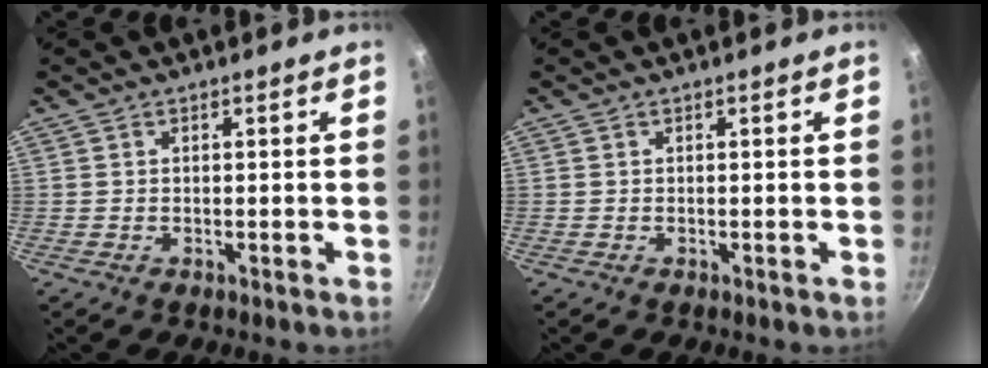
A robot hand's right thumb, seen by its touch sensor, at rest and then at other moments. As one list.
[{"total": 0.0}]